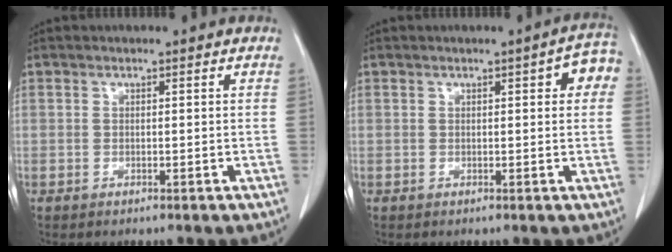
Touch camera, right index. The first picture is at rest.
{"total": 4.3, "force": [1.3, 1.2, 3.9], "torque": [-0.038, 0.012, 0.007]}